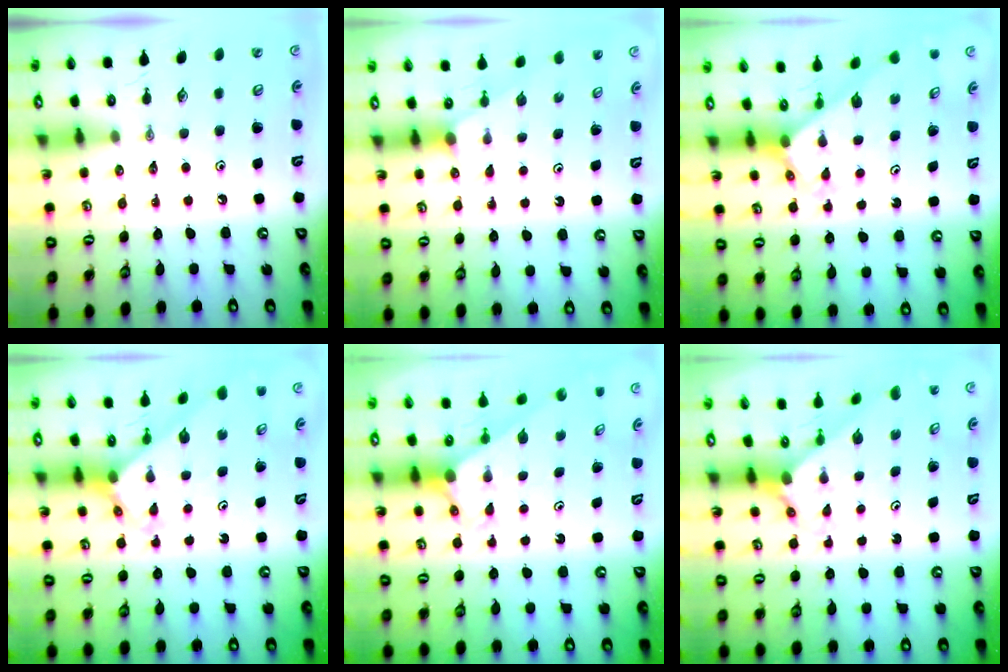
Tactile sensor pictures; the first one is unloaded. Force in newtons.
{"total": 1.0, "press": 1.0, "slide": 0.2}
{"total": 3.0, "press": 2.9, "slide": 0.4}
{"total": 2.7, "press": 2.7, "slide": 0.2}
{"total": 2.8, "press": 2.8, "slide": 0.0}
{"total": 1.7, "press": 1.7, "slide": 0.1}